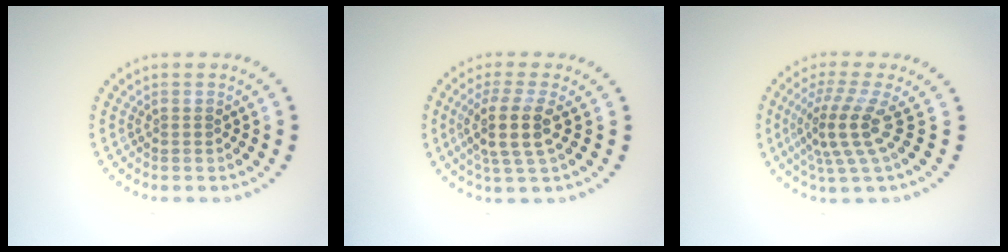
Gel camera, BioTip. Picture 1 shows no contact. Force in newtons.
{"total": 3.8, "press": 3.2, "slide": 2.1}
{"total": 4.0, "press": 2.8, "slide": 2.9}